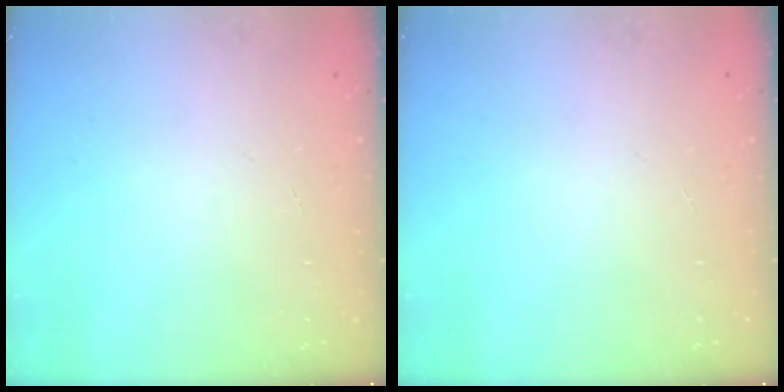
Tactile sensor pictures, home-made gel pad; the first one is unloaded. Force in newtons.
{"total": 0.0}